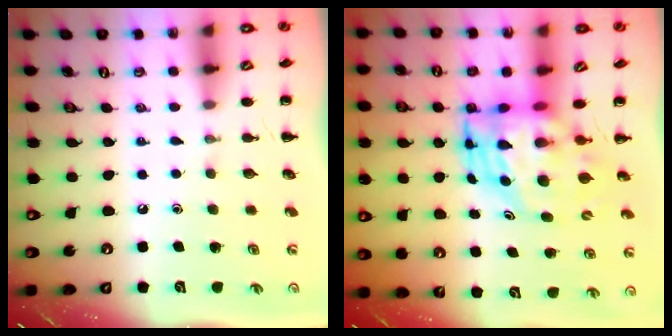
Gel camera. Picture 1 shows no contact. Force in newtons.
{"total": 6.9, "press": 6.6, "slide": 1.9}